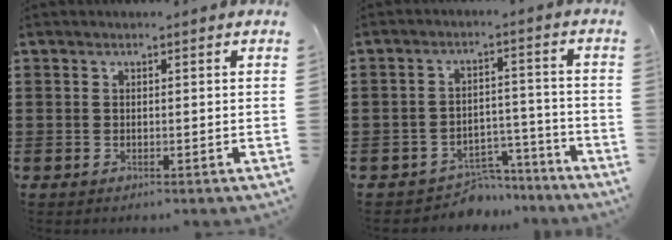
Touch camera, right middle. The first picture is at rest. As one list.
[{"total": 5.5, "force": [-5.2, 1.7, 0.6], "torque": [-0.011, 0.018, -0.104]}]